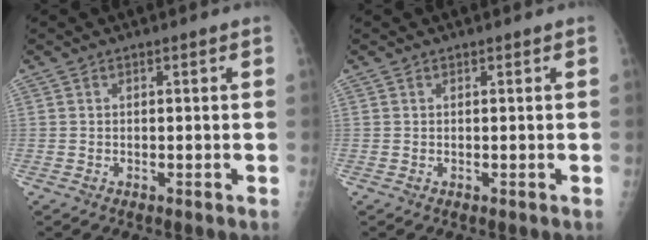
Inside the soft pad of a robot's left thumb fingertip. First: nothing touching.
{"total": 0.0}